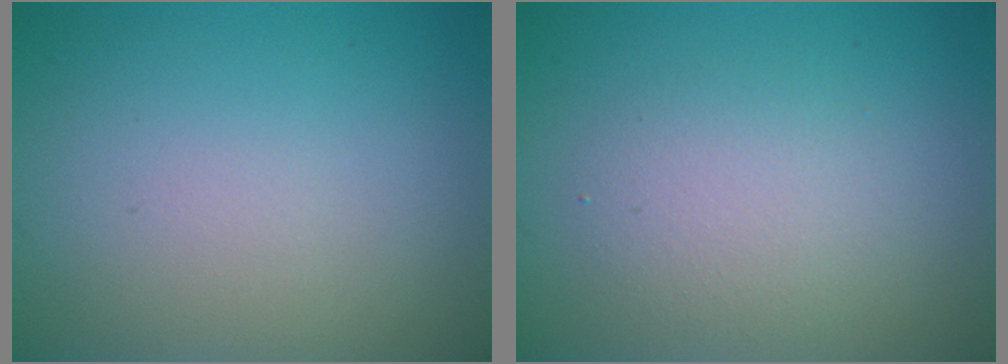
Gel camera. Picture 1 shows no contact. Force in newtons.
{"total": 2.9, "press": 2.9, "slide": 0.3}